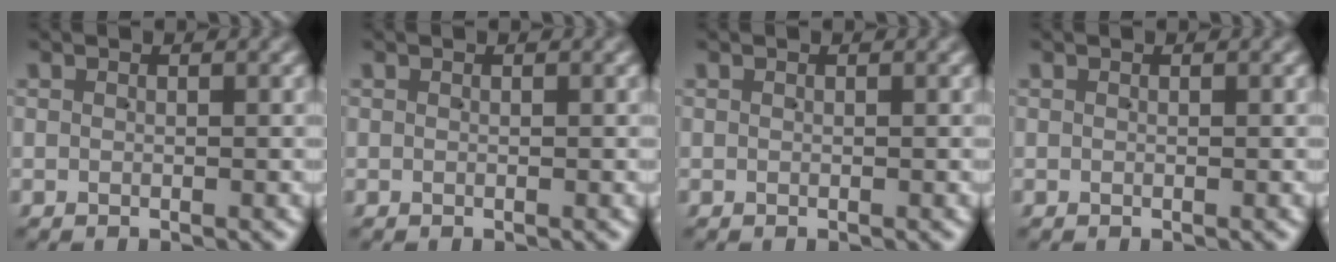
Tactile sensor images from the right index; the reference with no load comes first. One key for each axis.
{"total": 0.0}
{"total": 0.0}
{"total": 0.0}